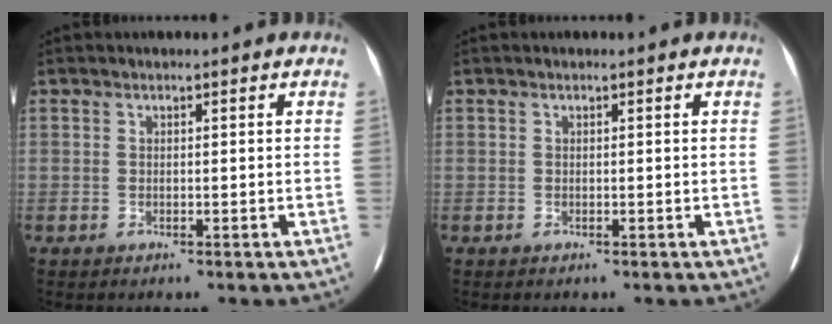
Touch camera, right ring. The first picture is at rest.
{"total": 0.0}